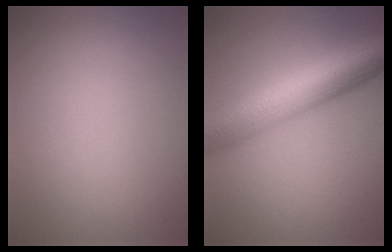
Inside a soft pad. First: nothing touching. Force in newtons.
{"total": 9.9, "press": 9.9, "slide": 0.2}